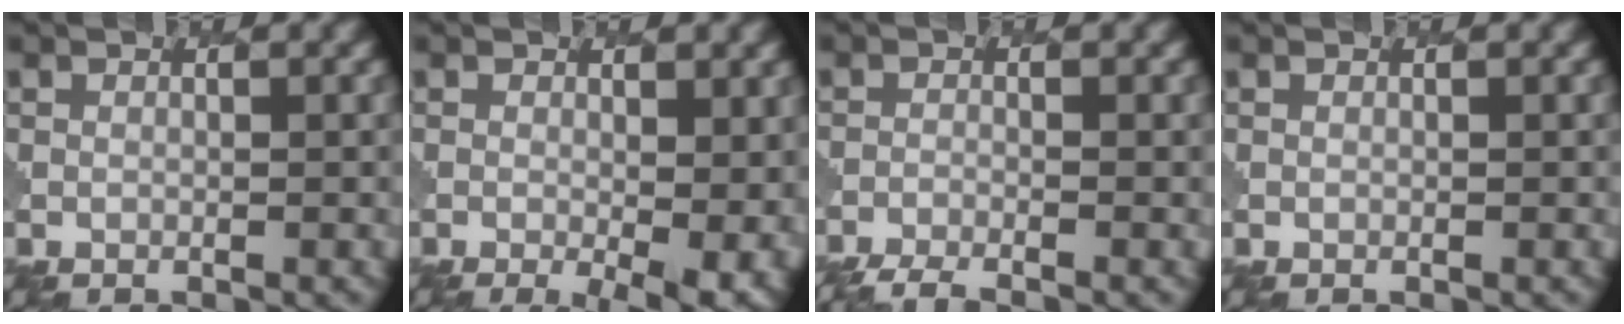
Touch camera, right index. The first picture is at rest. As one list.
[{"total": 6.0, "force": [-1.3, 2.1, 5.4], "torque": [-0.070, -0.018, -0.007]}, {"total": 4.3, "force": [-3.9, 0.6, 1.6], "torque": [-0.034, -0.017, -0.071]}, {"total": 0.0}]